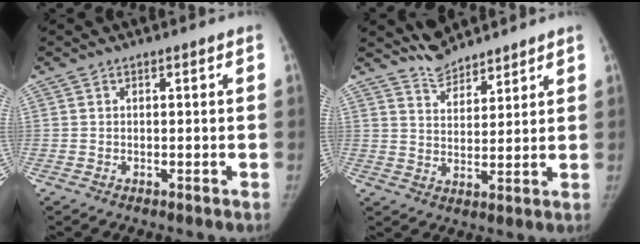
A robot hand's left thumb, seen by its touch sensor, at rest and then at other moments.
{"total": 6.2, "force": [5.9, 1.7, 0.7], "torque": [0.002, -0.036, 0.113]}